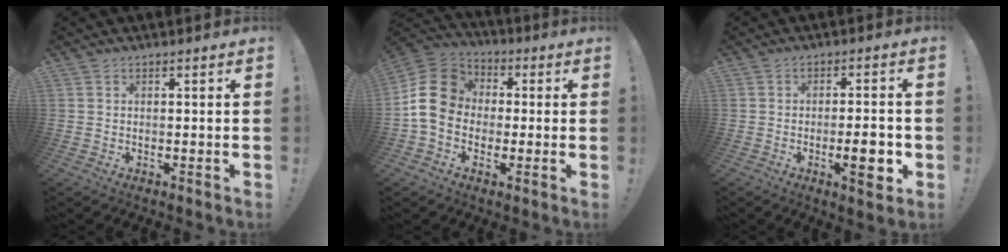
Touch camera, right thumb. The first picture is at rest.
{"total": 14.6, "force": [0.0, 12.2, 8.1], "torque": [-0.134, 0.019, 0.010]}
{"total": 8.4, "force": [-2.7, 2.0, 7.7], "torque": [-0.106, 0.005, -0.042]}